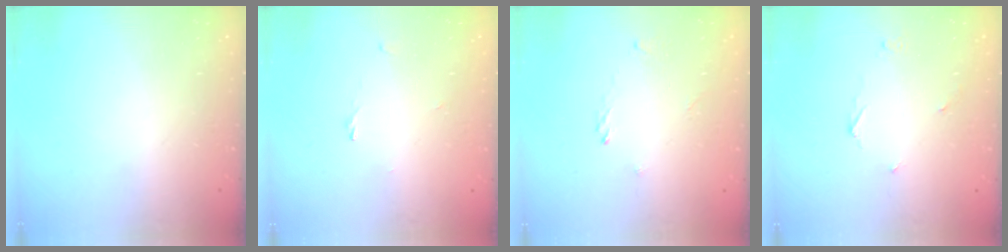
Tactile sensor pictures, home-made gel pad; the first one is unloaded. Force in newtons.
{"total": 0.7, "press": 0.6, "slide": 0.4}
{"total": 1.1, "press": 0.9, "slide": 0.5}
{"total": 2.6, "press": 2.6, "slide": 0.5}